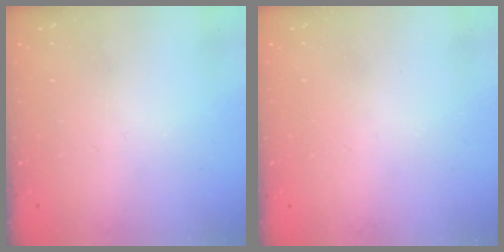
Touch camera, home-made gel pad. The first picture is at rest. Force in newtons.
{"total": 0.7, "press": 0.7, "slide": 0.3}